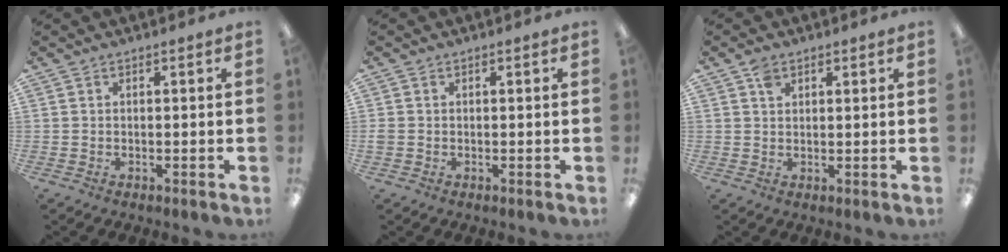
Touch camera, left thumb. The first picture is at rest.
{"total": 0.9, "force": [-0.2, 0.7, 0.5], "torque": [-0.009, 0.004, -0.005]}
{"total": 2.5, "force": [1.5, 1.5, 1.2], "torque": [-0.020, -0.002, 0.027]}